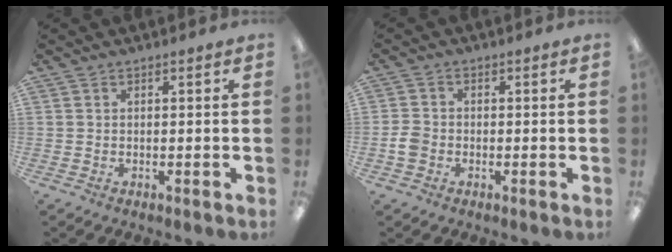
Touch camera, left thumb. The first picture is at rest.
{"total": 3.4, "force": [-1.0, 2.8, 1.7], "torque": [-0.026, 0.009, -0.018]}